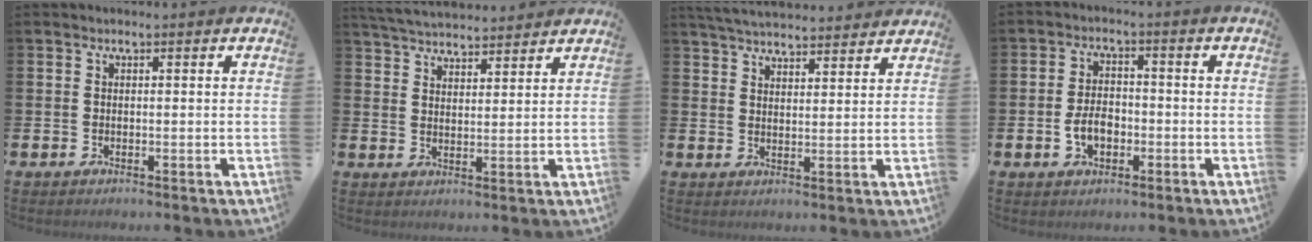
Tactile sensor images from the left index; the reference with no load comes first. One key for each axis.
{"total": 4.9, "fx": 4.9, "fy": 0.6, "fz": 0.3, "tx": -0.028, "ty": -0.023, "tz": 0.090}
{"total": 5.0, "fx": 4.9, "fy": 0.5, "fz": 0.6, "tx": -0.024, "ty": -0.028, "tz": 0.089}
{"total": 4.2, "fx": -1.2, "fy": 2.7, "fz": 2.9, "tx": -0.041, "ty": 0.001, "tz": -0.026}